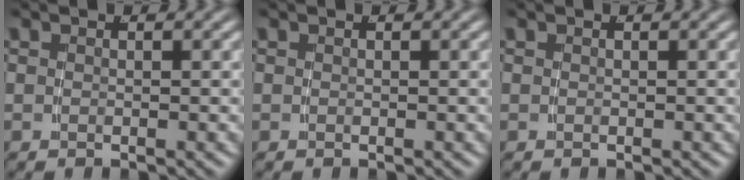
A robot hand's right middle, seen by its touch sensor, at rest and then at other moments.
{"total": 0.0}
{"total": 0.0}